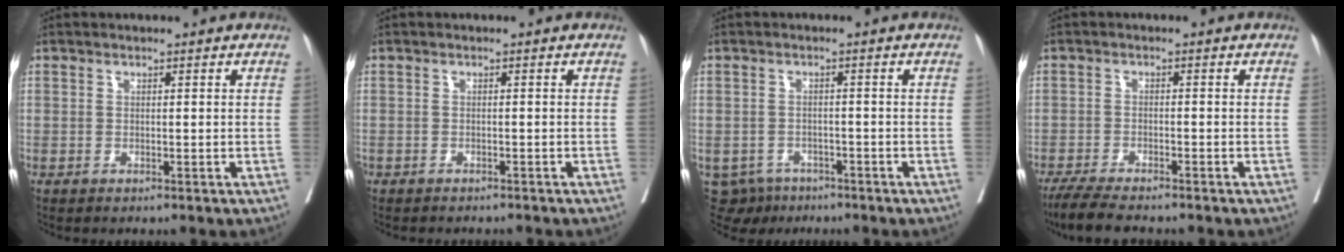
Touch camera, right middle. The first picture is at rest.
{"total": 3.0, "force": [-2.7, 1.1, 0.7], "torque": [-0.011, -0.003, -0.036]}
{"total": 4.5, "force": [-3.1, 3.2, 0.3], "torque": [0.003, 0.003, -0.044]}
{"total": 6.6, "force": [-5.6, 0.8, 3.4], "torque": [-0.059, -0.018, -0.095]}